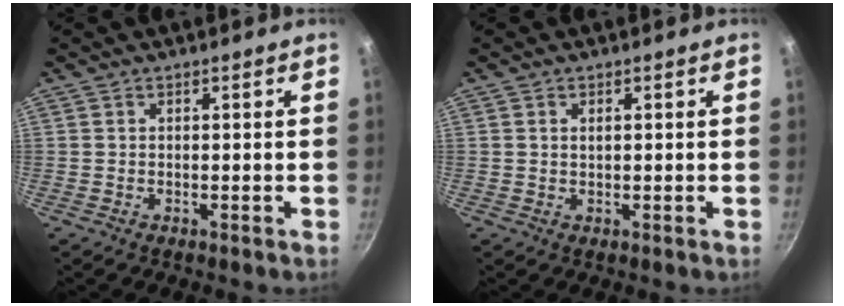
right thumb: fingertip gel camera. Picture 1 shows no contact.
{"total": 1.1, "force": [0.3, 0.7, 0.8], "torque": [-0.013, 0.003, 0.006]}